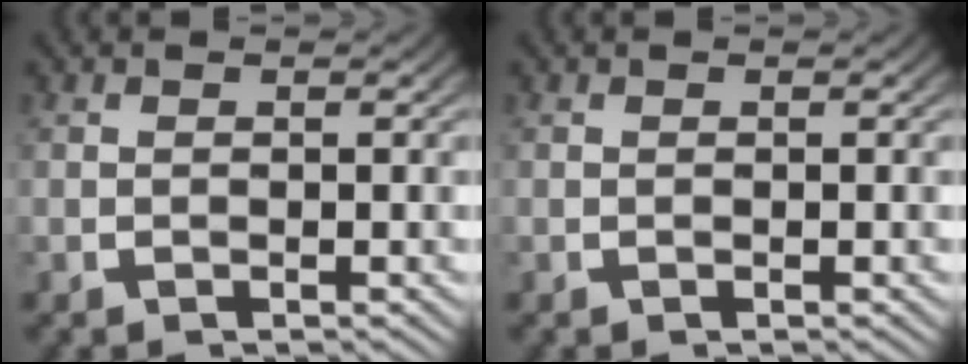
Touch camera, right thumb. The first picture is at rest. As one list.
[{"total": 0.0}]